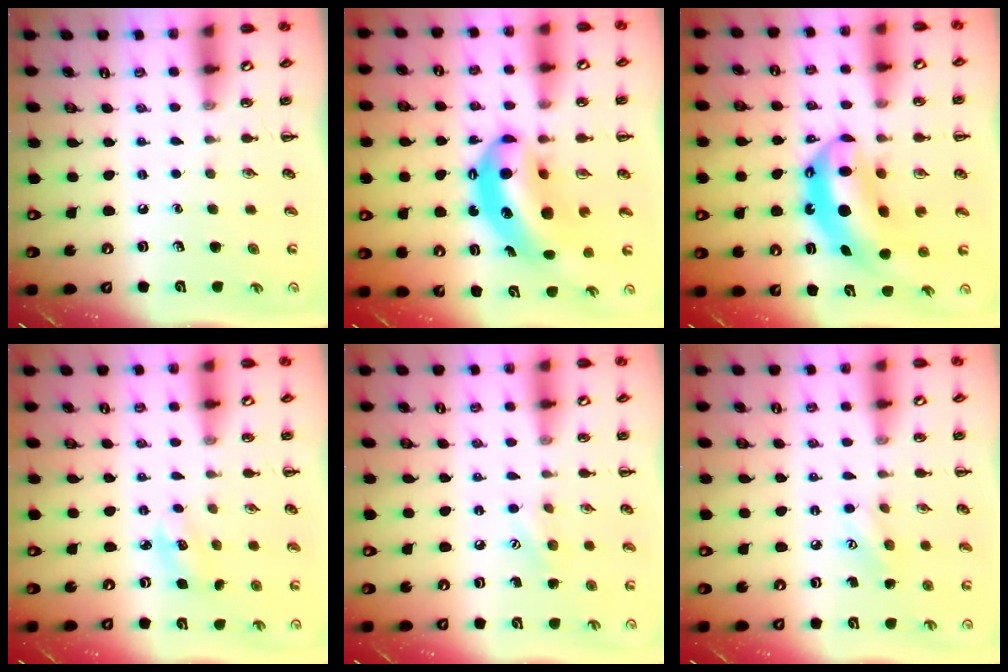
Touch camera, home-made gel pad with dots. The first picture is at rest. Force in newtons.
{"total": 12.9, "press": 12.4, "slide": 3.4}
{"total": 10.9, "press": 10.7, "slide": 2.5}
{"total": 4.0, "press": 3.9, "slide": 1.1}
{"total": 6.7, "press": 6.5, "slide": 1.7}
{"total": 6.6, "press": 6.5, "slide": 1.2}